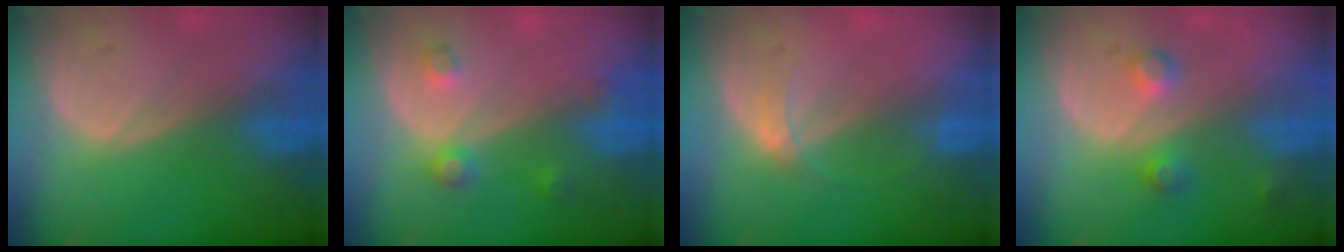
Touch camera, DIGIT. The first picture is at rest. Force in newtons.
{"total": 3.5, "press": 3.4, "slide": 1.0}
{"total": 2.1, "press": 2.1, "slide": 0.2}
{"total": 3.6, "press": 3.4, "slide": 1.1}